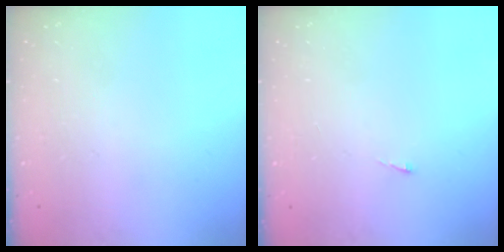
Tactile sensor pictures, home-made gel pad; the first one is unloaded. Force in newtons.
{"total": 2.7, "press": 2.7, "slide": 0.4}